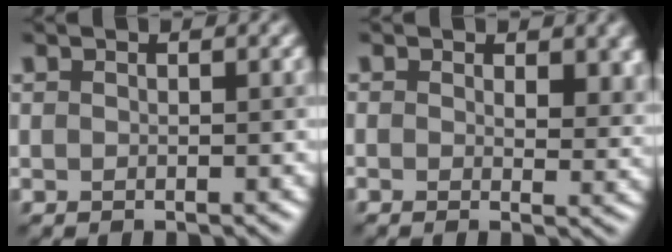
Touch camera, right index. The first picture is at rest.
{"total": 3.3, "force": [0.9, 1.9, 2.6], "torque": [-0.020, 0.002, 0.014]}